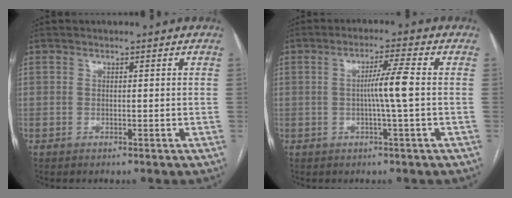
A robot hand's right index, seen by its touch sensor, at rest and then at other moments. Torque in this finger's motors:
{"motor_torque": [0.47, 0.01, 0.31, 0.07]}